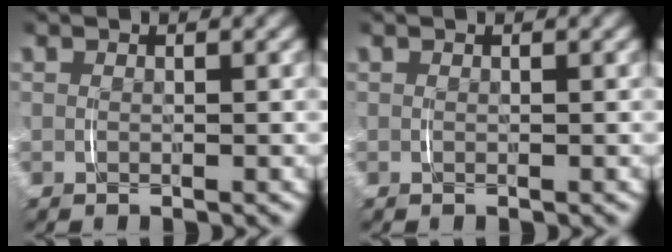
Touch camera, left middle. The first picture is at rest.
{"total": 0.0}